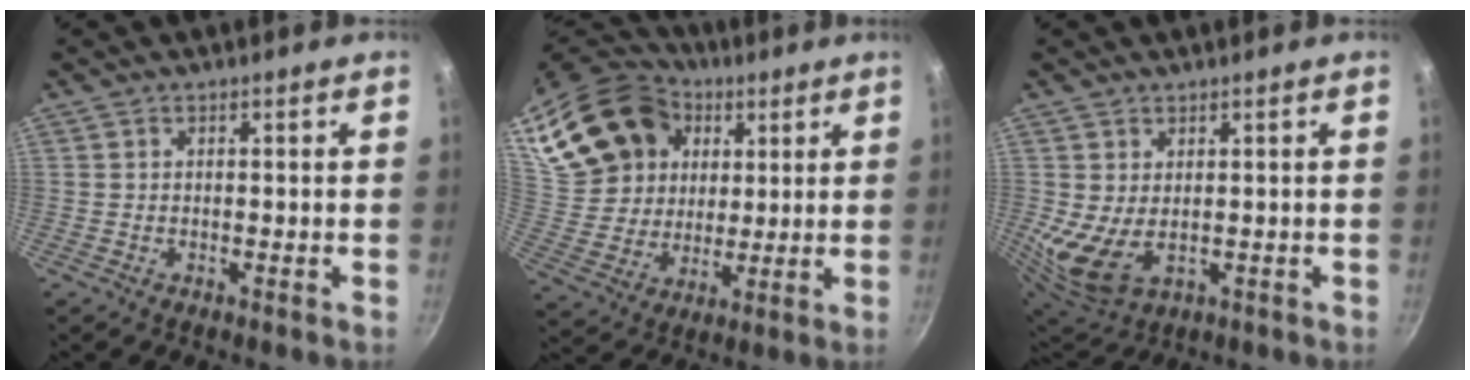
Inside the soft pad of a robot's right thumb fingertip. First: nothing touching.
{"total": 23.1, "force": [9.2, 18.0, 11.2], "torque": [-0.213, 0.009, 0.181]}
{"total": 8.1, "force": [0.5, 5.1, 6.3], "torque": [-0.118, -0.026, 0.024]}